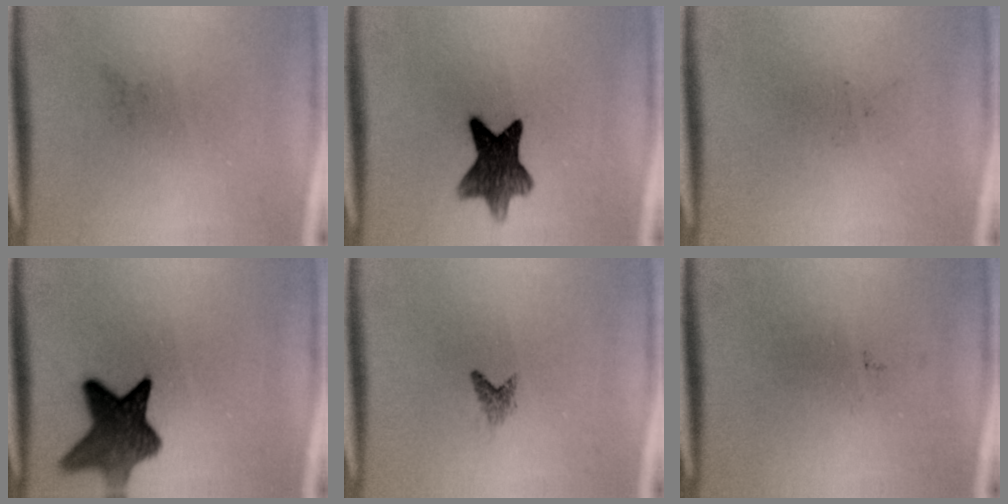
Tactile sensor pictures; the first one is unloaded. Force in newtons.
{"total": 8.9}
{"total": 0.0}
{"total": 8.7}
{"total": 1.0}
{"total": 0.0}